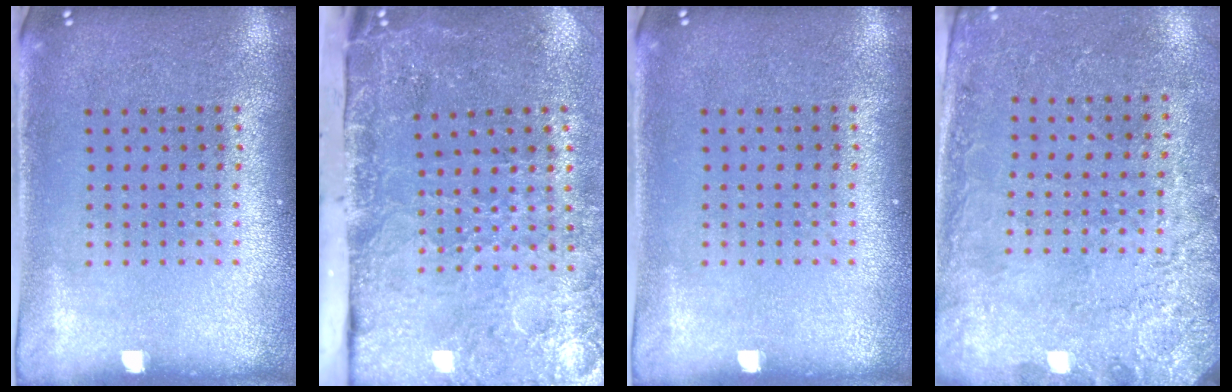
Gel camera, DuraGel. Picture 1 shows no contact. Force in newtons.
{"total": 4.8, "press": 3.6, "slide": 3.2}
{"total": 0.0}
{"total": 2.5, "press": 2.1, "slide": 1.3}